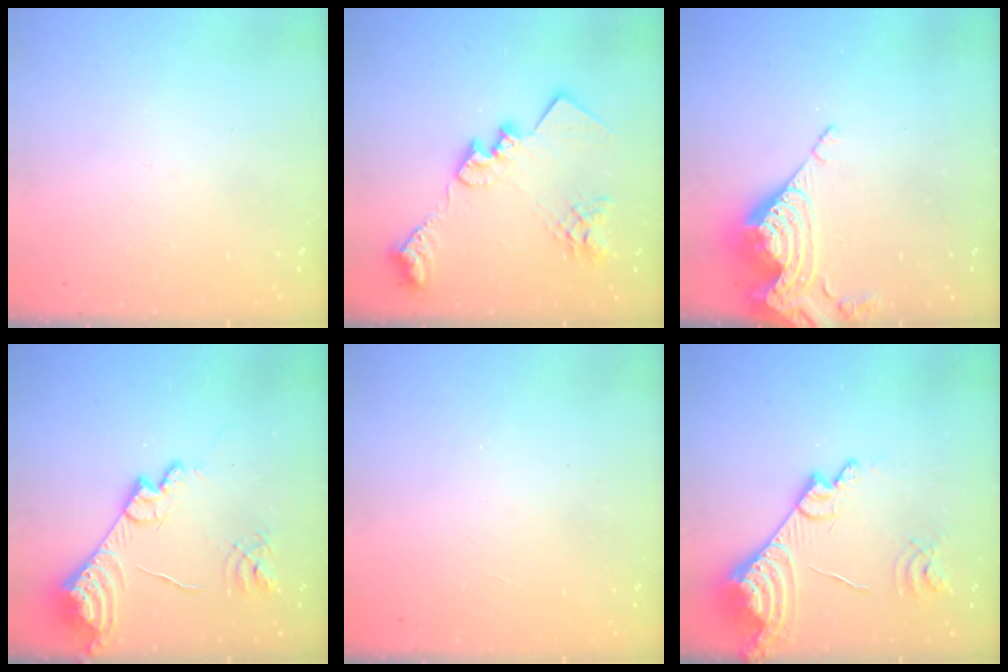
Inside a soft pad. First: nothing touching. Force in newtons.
{"total": 21.9, "press": 21.8, "slide": 2.0}
{"total": 10.5, "press": 10.4, "slide": 1.0}
{"total": 16.6, "press": 16.5, "slide": 1.7}
{"total": 1.0, "press": 1.0, "slide": 0.1}
{"total": 17.2, "press": 17.1, "slide": 1.9}